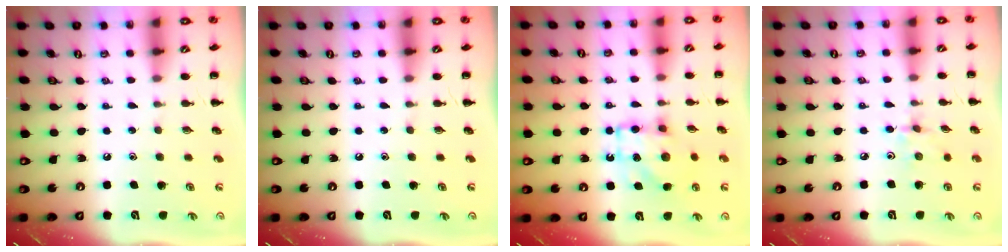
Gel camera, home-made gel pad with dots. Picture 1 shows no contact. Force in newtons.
{"total": 0.0}
{"total": 10.9, "press": 10.8, "slide": 1.3}
{"total": 2.9, "press": 2.7, "slide": 0.9}